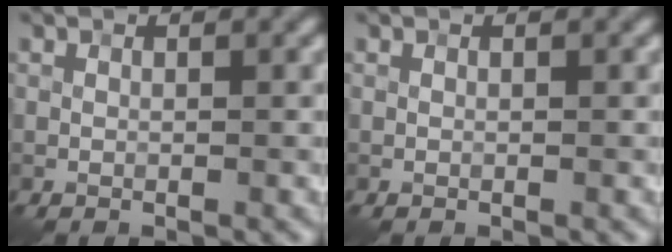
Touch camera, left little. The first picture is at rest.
{"total": 0.0}